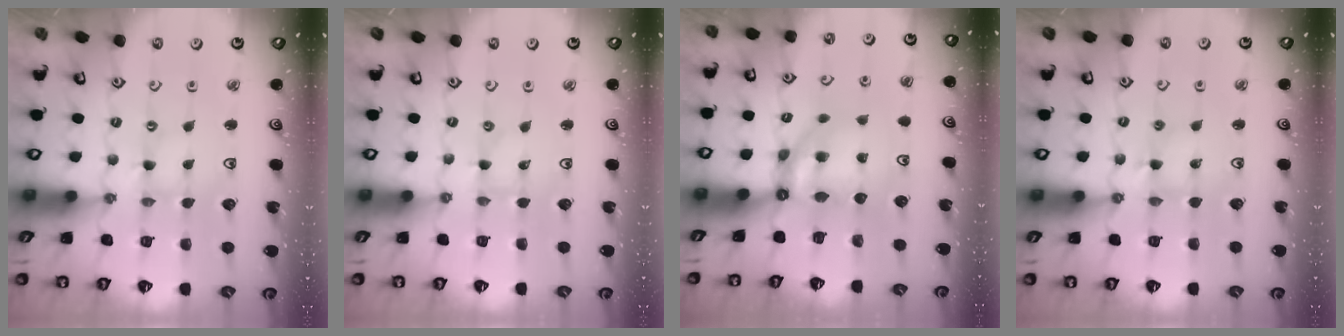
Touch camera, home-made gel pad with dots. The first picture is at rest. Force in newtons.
{"total": 0.0}
{"total": 7.0, "press": 7.0, "slide": 0.8}
{"total": 3.8, "press": 3.8, "slide": 0.4}